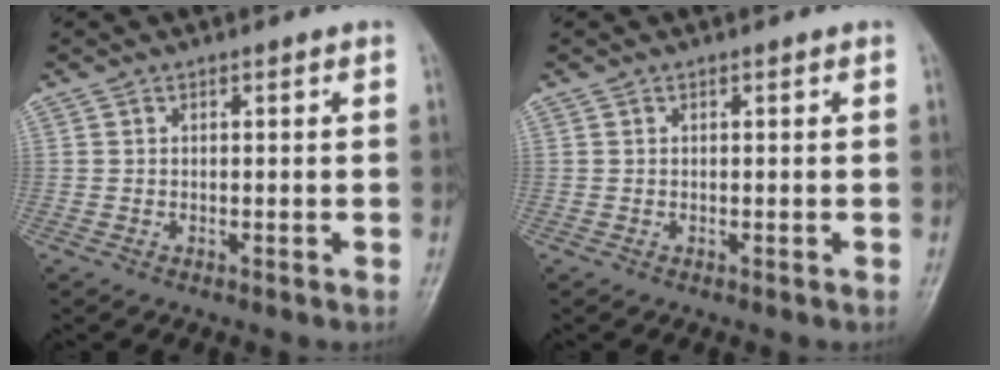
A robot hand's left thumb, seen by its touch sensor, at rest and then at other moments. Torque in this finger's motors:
{"motor_torque": [-0.03, -0.03, -0.01, 0.01, 0.00]}